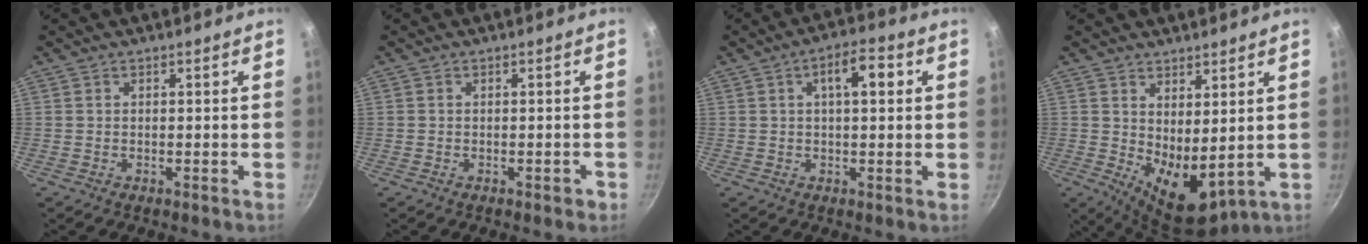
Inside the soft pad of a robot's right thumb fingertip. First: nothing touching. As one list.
[{"total": 1.2, "force": [-0.7, 0.7, 0.7], "torque": [0.000, 0.011, -0.004]}, {"total": 6.8, "force": [1.6, 2.8, 6.0], "torque": [-0.074, 0.014, 0.019]}, {"total": 9.5, "force": [2.3, 4.6, 8.1], "torque": [-0.104, -0.045, 0.051]}]